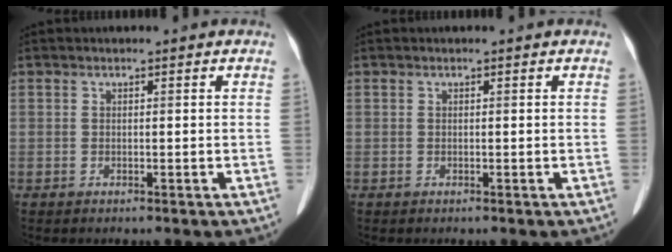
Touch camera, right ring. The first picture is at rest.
{"total": 0.0}